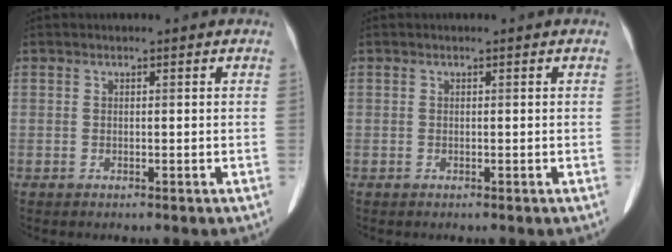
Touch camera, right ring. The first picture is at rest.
{"total": 0.0}